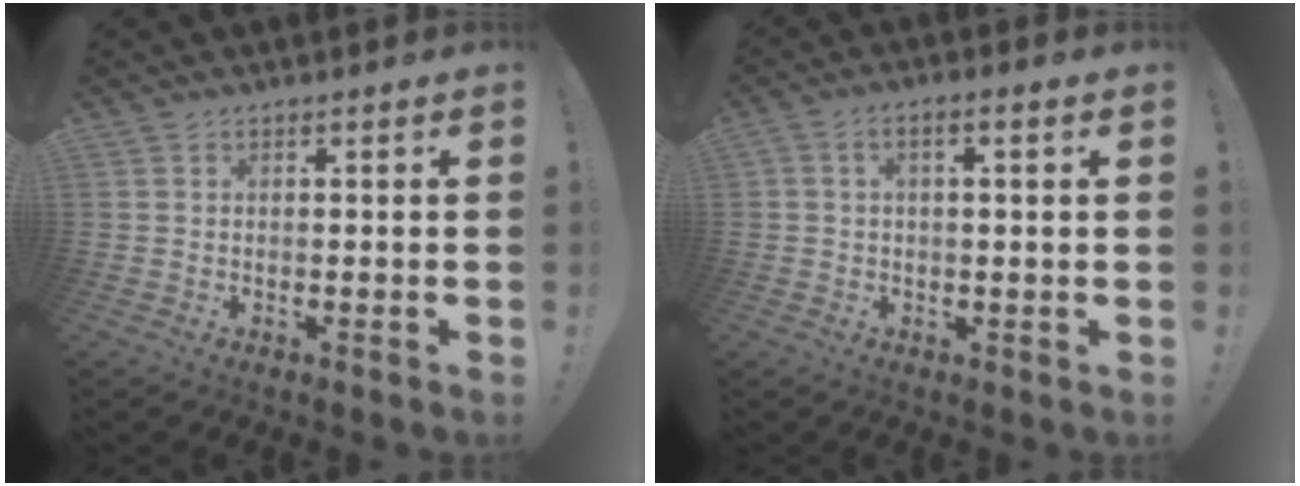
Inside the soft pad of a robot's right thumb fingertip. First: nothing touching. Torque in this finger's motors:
{"motor_torque": [2.36, 2.52, 1.01, -0.32, 0.28]}